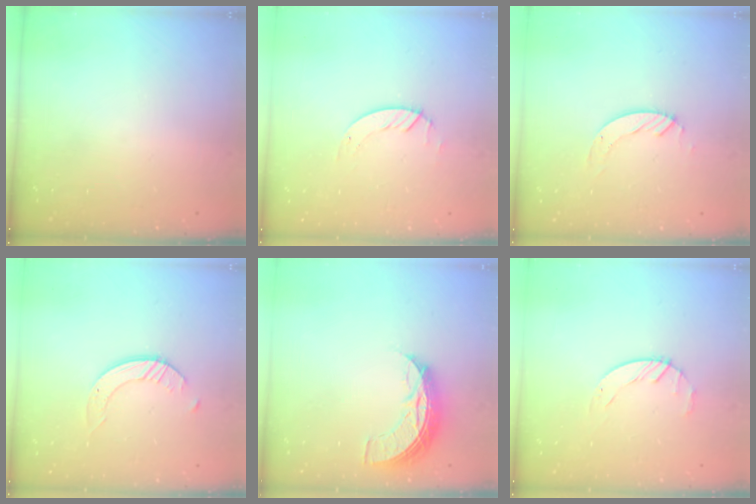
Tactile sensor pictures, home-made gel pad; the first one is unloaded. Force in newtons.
{"total": 1.3, "press": 1.2, "slide": 0.1}
{"total": 4.1, "press": 4.1, "slide": 0.3}
{"total": 2.5, "press": 2.5, "slide": 0.3}
{"total": 8.3, "press": 8.3, "slide": 0.4}
{"total": 2.1, "press": 2.1, "slide": 0.3}